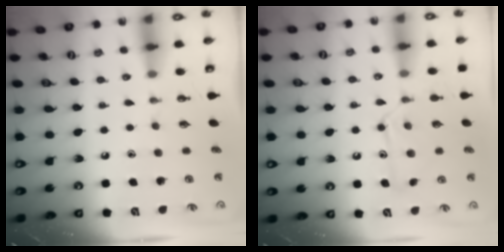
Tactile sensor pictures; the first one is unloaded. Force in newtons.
{"total": 11.8, "press": 11.8, "slide": 0.8}